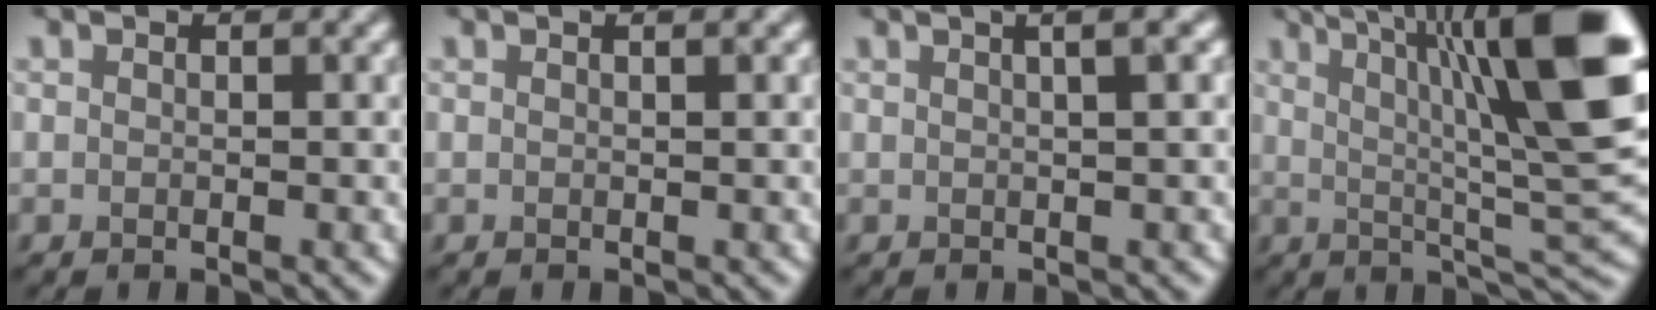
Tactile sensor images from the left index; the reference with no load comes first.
{"total": 2.1, "force": [1.0, 1.1, 1.5], "torque": [0.007, 0.009, -0.011]}
{"total": 5.2, "force": [2.3, 2.3, 4.0], "torque": [-0.013, 0.043, 0.002]}
{"total": 14.2, "force": [4.1, 3.3, 13.2], "torque": [-0.180, 0.011, 0.073]}